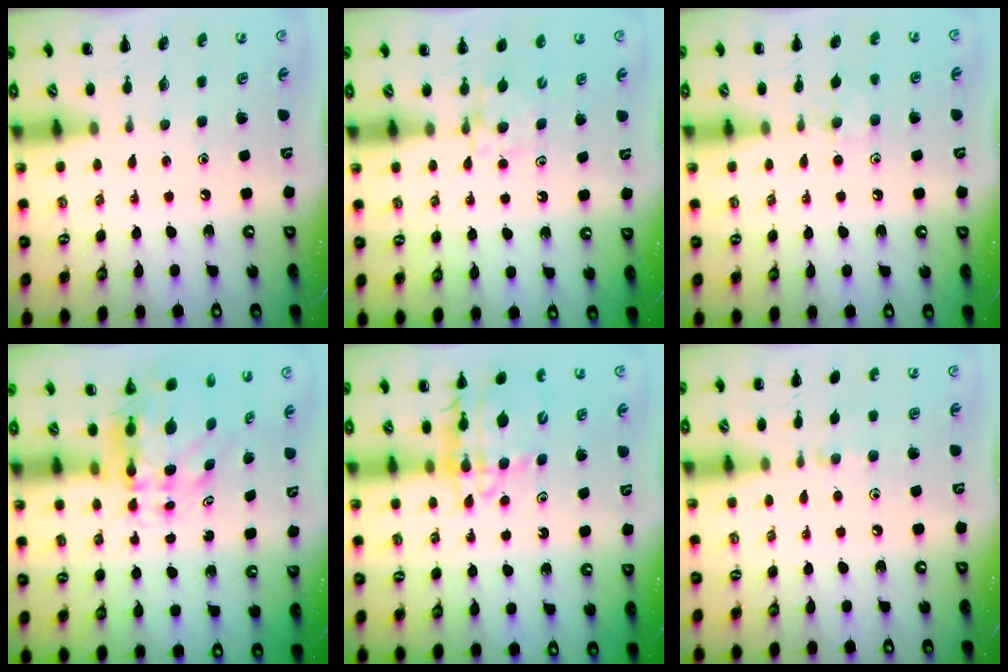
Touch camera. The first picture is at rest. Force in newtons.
{"total": 4.1, "press": 3.9, "slide": 1.4}
{"total": 6.9, "press": 6.6, "slide": 2.0}
{"total": 6.2, "press": 6.0, "slide": 1.7}
{"total": 12.4, "press": 11.8, "slide": 3.7}
{"total": 4.4, "press": 4.2, "slide": 1.5}